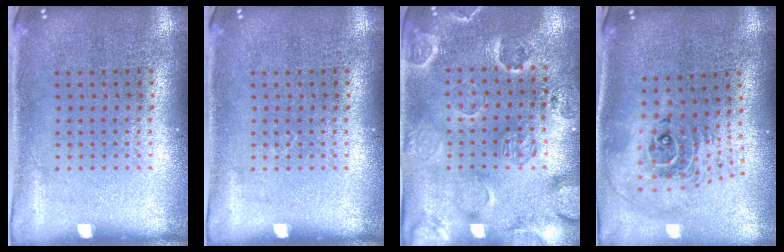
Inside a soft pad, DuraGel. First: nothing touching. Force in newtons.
{"total": 0.0}
{"total": 2.5, "press": 2.2, "slide": 1.1}
{"total": 2.4, "press": 1.7, "slide": 1.7}